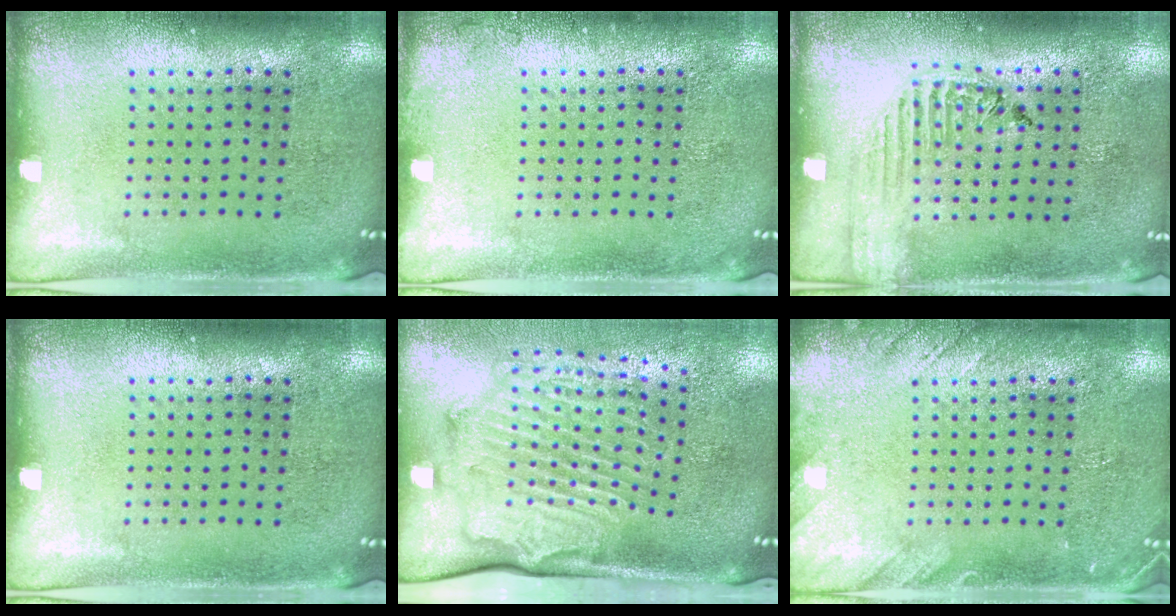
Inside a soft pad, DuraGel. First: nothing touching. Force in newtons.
{"total": 0.6, "press": 0.5, "slide": 0.1}
{"total": 1.6, "press": 1.6, "slide": 0.4}
{"total": 0.0}
{"total": 2.3, "press": 2.1, "slide": 0.7}
{"total": 1.8, "press": 1.8, "slide": 0.1}